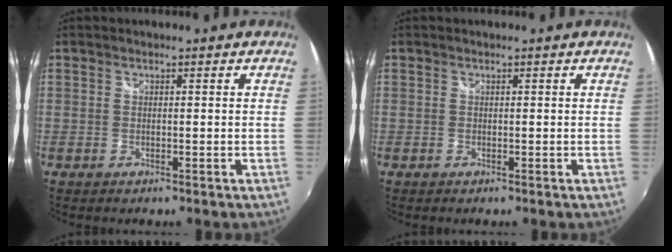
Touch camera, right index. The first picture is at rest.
{"total": 0.0}